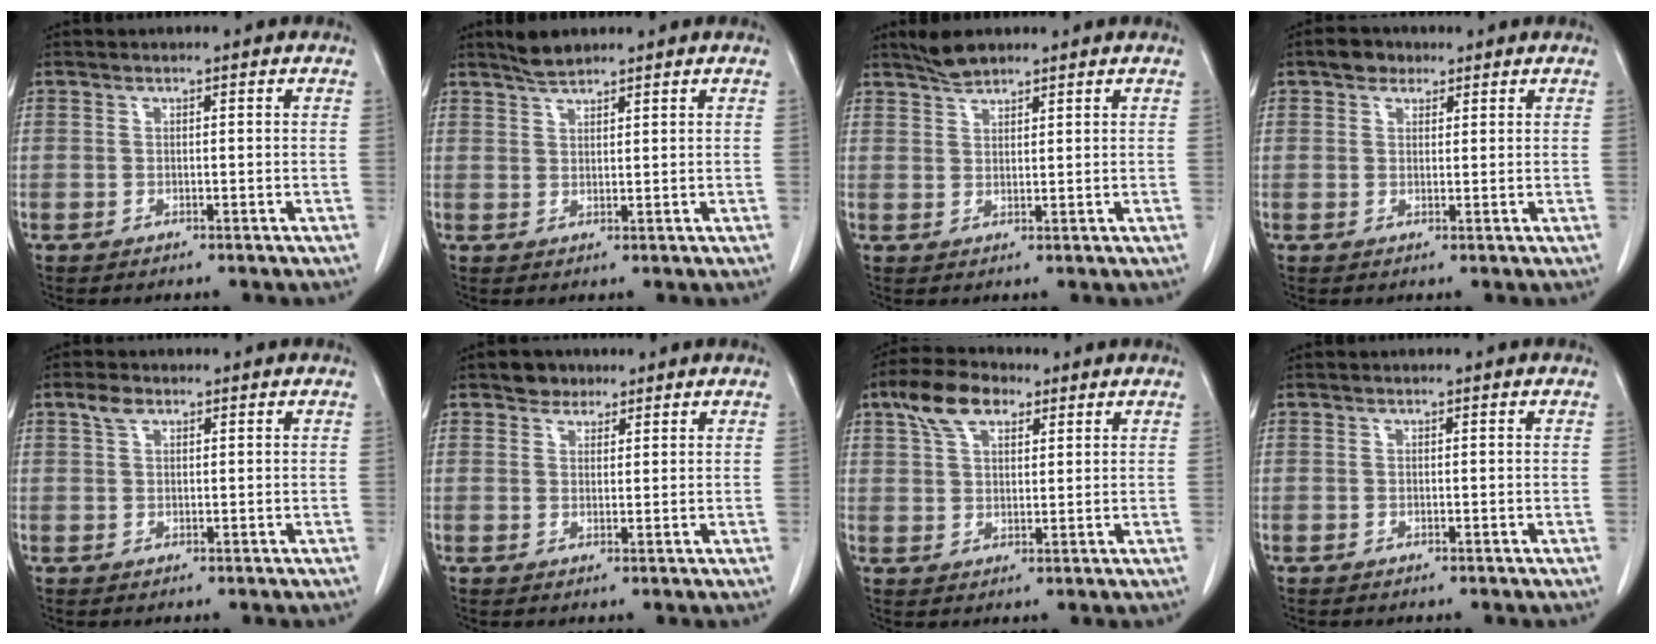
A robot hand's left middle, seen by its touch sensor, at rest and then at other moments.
{"total": 2.9, "force": [2.7, 0.3, 1.0], "torque": [-0.024, 0.004, 0.051]}
{"total": 3.2, "force": [3.0, 0.5, 1.0], "torque": [-0.024, 0.005, 0.057]}
{"total": 2.7, "force": [1.8, 1.8, 0.9], "torque": [-0.016, 0.009, 0.026]}
{"total": 2.0, "force": [1.3, 1.0, 1.2], "torque": [-0.028, 0.008, 0.026]}
{"total": 2.6, "force": [2.0, 1.7, 0.4], "torque": [-0.006, 0.004, 0.030]}
{"total": 7.4, "force": [4.4, 3.6, 4.8], "torque": [-0.096, 0.023, 0.082]}
{"total": 0.0}